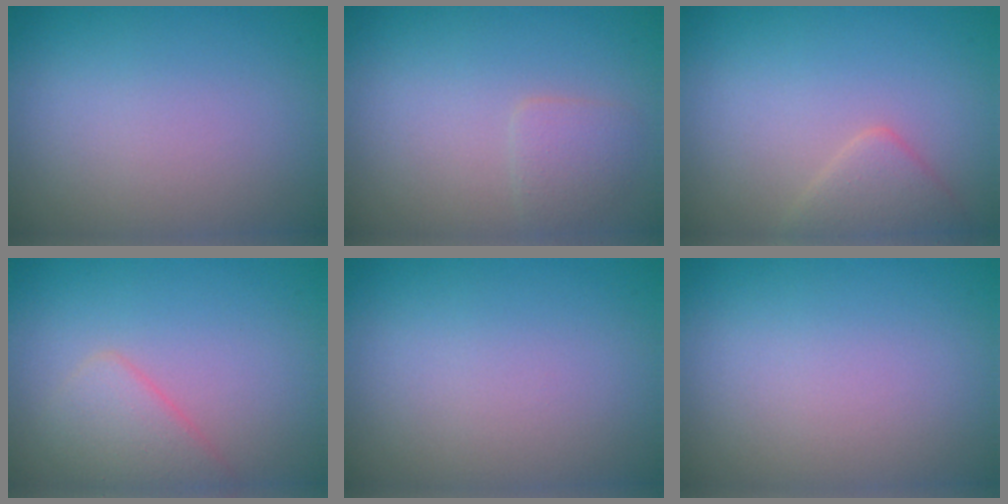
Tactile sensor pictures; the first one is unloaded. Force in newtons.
{"total": 1.6, "press": 1.6, "slide": 0.1}
{"total": 2.2, "press": 2.2, "slide": 0.1}
{"total": 2.6, "press": 2.6, "slide": 0.1}
{"total": 0.0}
{"total": 0.0}